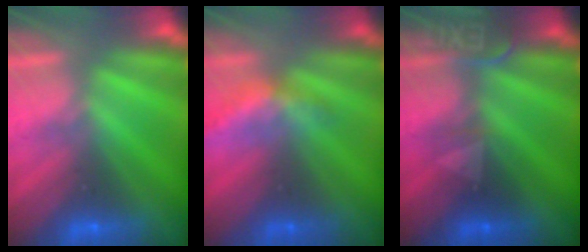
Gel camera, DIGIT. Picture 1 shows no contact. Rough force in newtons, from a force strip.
{"total": 2.1}
{"total": 2.4}